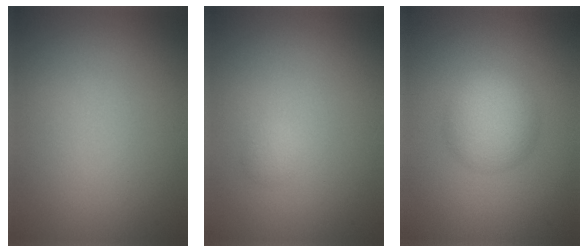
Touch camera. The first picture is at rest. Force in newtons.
{"total": 0.7, "press": 0.7, "slide": 0.0}
{"total": 3.9, "press": 3.9, "slide": 0.2}